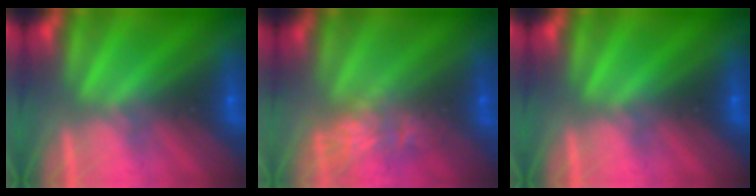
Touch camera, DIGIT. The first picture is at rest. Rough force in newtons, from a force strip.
{"total": 4.7}
{"total": 0.0}